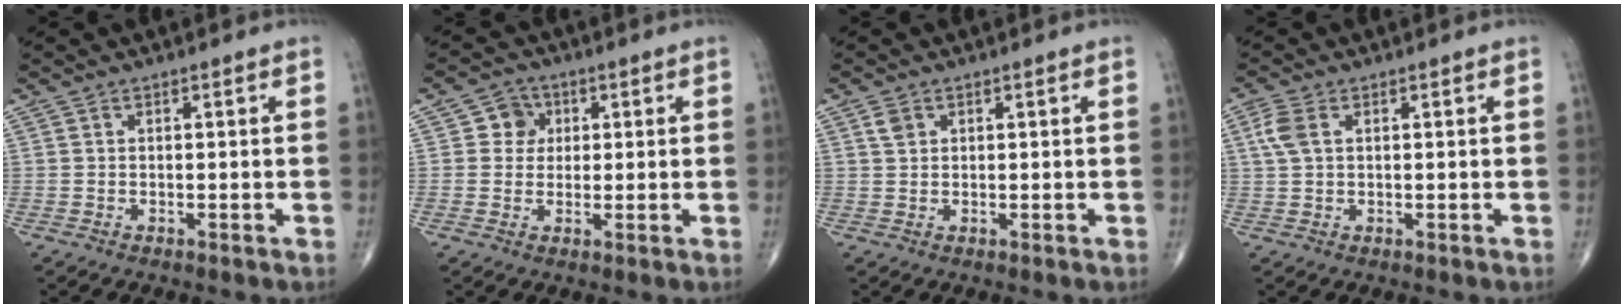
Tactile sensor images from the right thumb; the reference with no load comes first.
{"total": 4.4, "force": [1.1, 4.1, 1.1], "torque": [0.013, 0.005, 0.010]}
{"total": 2.0, "force": [1.0, 1.4, 0.9], "torque": [-0.011, 0.000, 0.019]}
{"total": 3.8, "force": [1.2, 2.2, 2.9], "torque": [-0.075, 0.012, 0.026]}